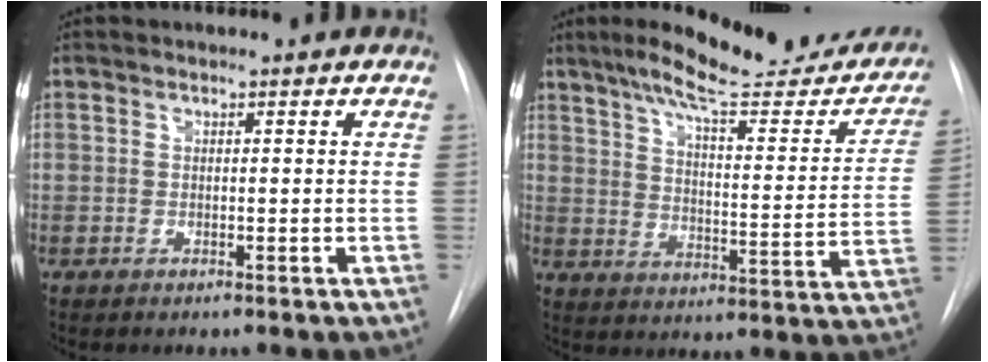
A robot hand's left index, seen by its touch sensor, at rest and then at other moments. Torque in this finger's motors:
{"motor_torque": [0.99, -1.15, 0.18, 0.04]}